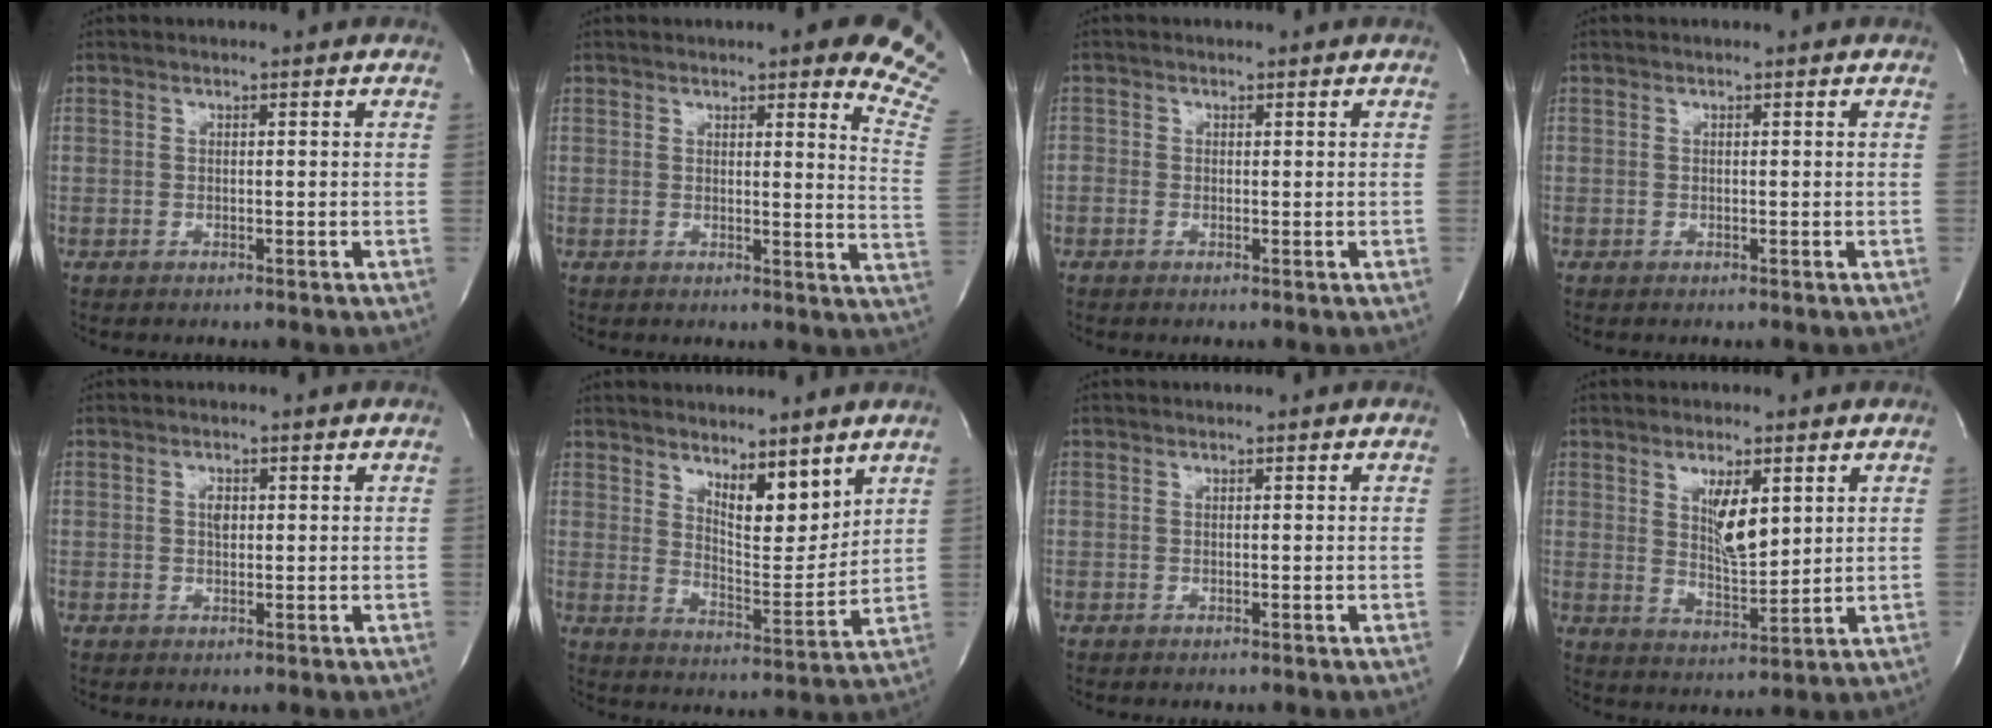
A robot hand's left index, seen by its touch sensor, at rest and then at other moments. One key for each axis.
{"total": 12.9, "fx": 9.9, "fy": 1.5, "fz": 8.1, "tx": -0.079, "ty": -0.061, "tz": 0.078}
{"total": 0.9, "fx": -0.3, "fy": 0.8, "fz": 0.3, "tx": 0.000, "ty": -0.003, "tz": -0.008}
{"total": 0.0}
{"total": 1.5, "fx": 0.1, "fy": 1.0, "fz": 1.2, "tx": -0.021, "ty": -0.004, "tz": 0.001}
{"total": 8.7, "fx": 5.8, "fy": 2.9, "fz": 5.8, "tx": -0.104, "ty": -0.015, "tz": 0.106}
{"total": 0.0}
{"total": 6.6, "fx": 2.3, "fy": 2.2, "fz": 5.8, "tx": -0.108, "ty": -0.009, "tz": 0.046}